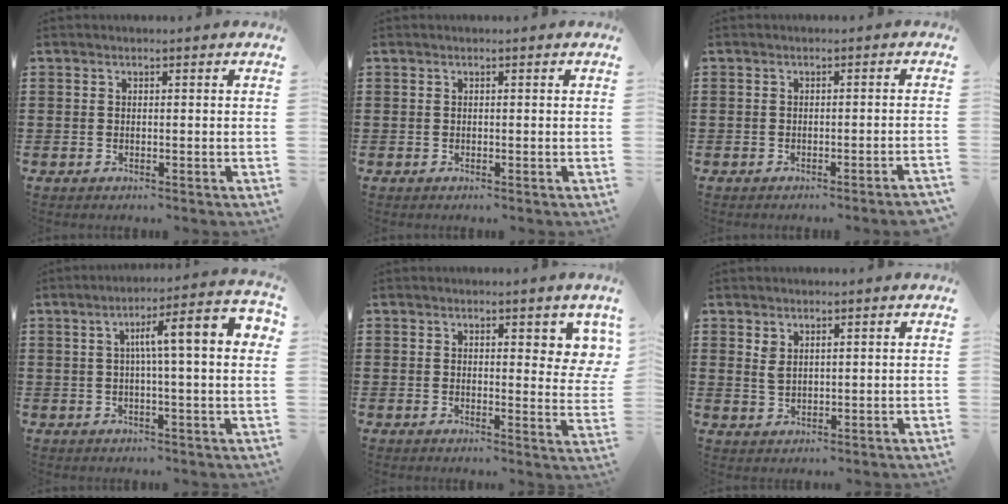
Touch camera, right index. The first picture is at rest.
{"total": 0.0}
{"total": 1.3, "force": [-1.1, -0.1, 0.6], "torque": [-0.010, -0.001, -0.022]}
{"total": 9.1, "force": [1.5, 0.9, 8.9], "torque": [-0.151, -0.003, 0.016]}
{"total": 3.8, "force": [2.5, 1.7, 2.4], "torque": [-0.031, -0.005, 0.039]}
{"total": 1.9, "force": [1.3, 0.9, 1.0], "torque": [-0.024, 0.001, 0.024]}